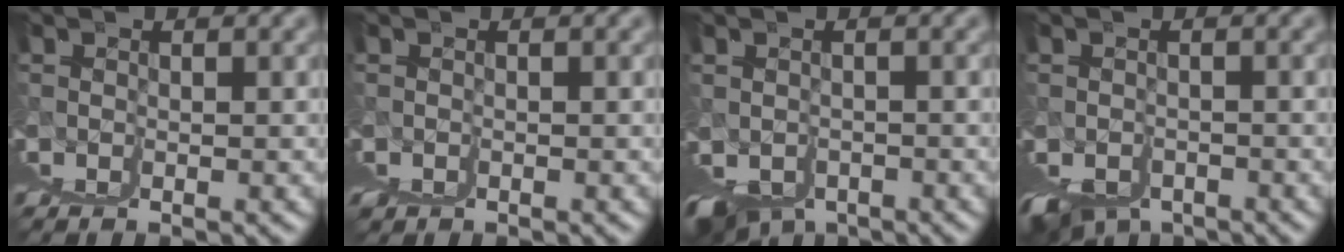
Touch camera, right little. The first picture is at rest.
{"total": 1.1, "force": [-0.2, -0.9, -0.6], "torque": [0.017, -0.008, 0.000]}
{"total": 2.5, "force": [-2.1, 0.3, 1.4], "torque": [-0.010, -0.039, -0.012]}
{"total": 3.1, "force": [-2.7, 0.0, 1.4], "torque": [-0.014, -0.038, -0.020]}